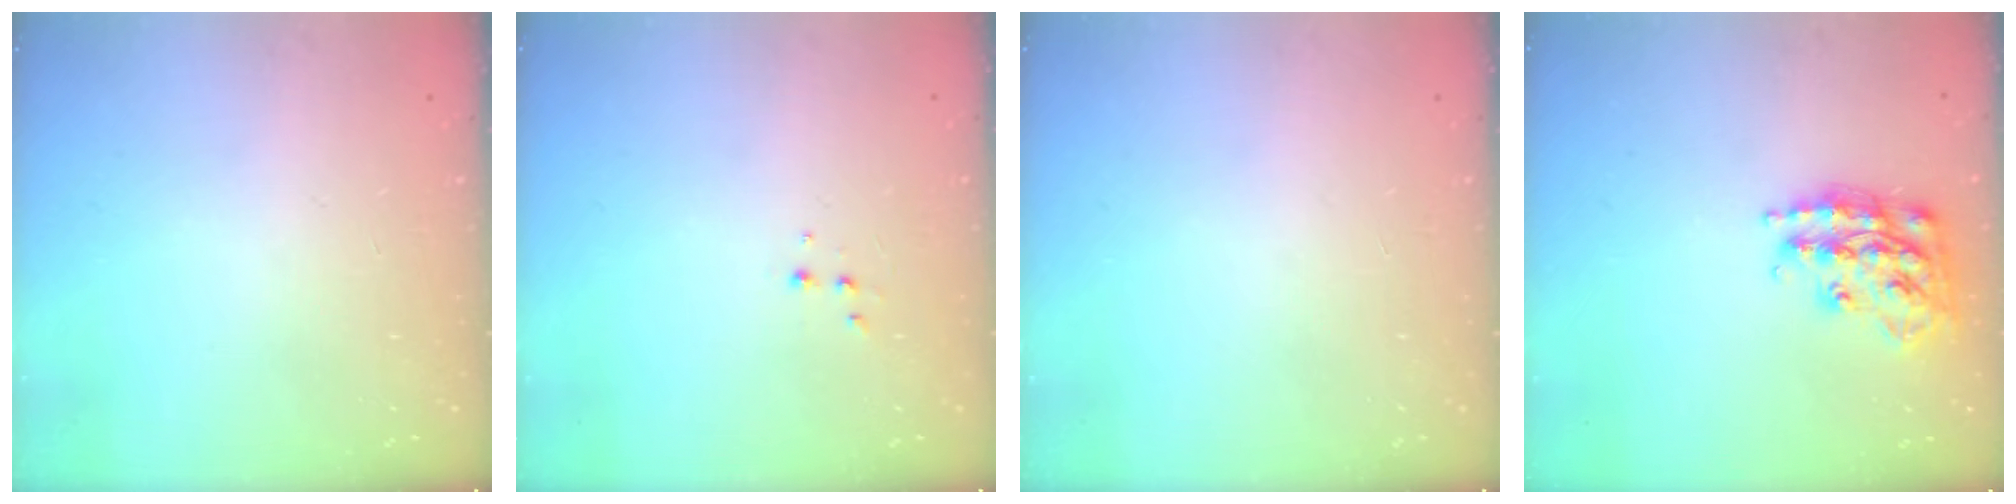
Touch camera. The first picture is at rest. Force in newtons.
{"total": 1.9, "press": 1.9, "slide": 0.2}
{"total": 0.0}
{"total": 17.9, "press": 17.8, "slide": 1.1}